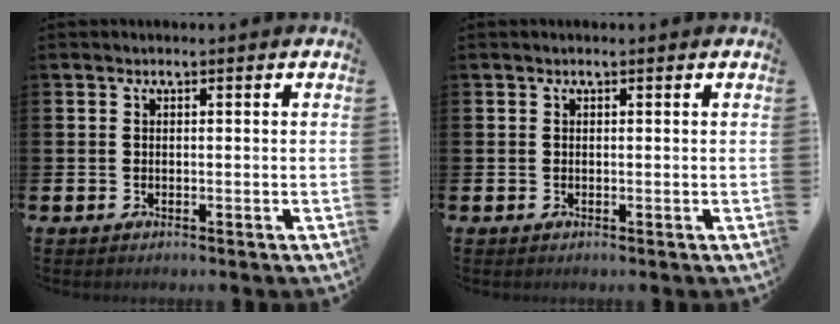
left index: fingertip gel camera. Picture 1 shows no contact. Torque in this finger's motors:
{"motor_torque": [0.84, -1.30, -0.02, -0.01]}